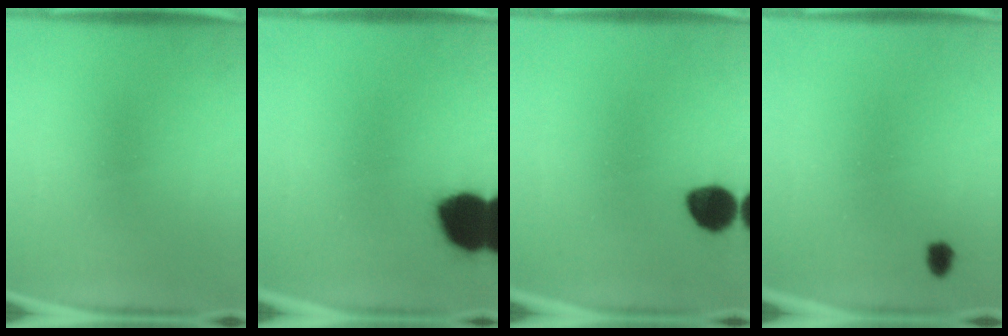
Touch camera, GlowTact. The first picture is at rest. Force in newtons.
{"total": 15.9}
{"total": 8.6}
{"total": 1.8}